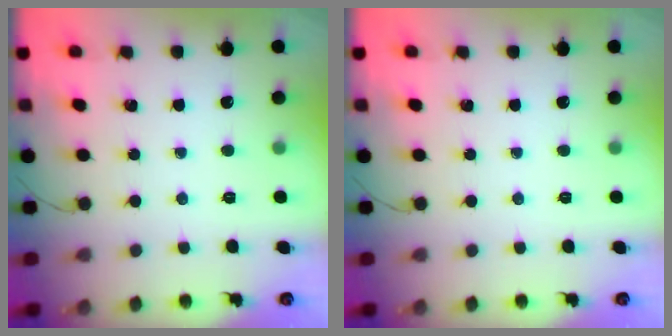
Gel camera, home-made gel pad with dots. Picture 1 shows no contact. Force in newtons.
{"total": 0.0}